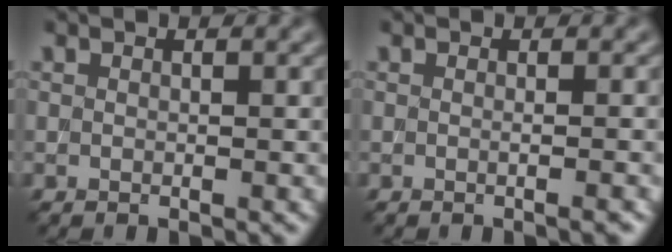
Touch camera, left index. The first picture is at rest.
{"total": 2.5, "force": [0.0, 1.3, 2.2], "torque": [0.004, 0.008, -0.015]}